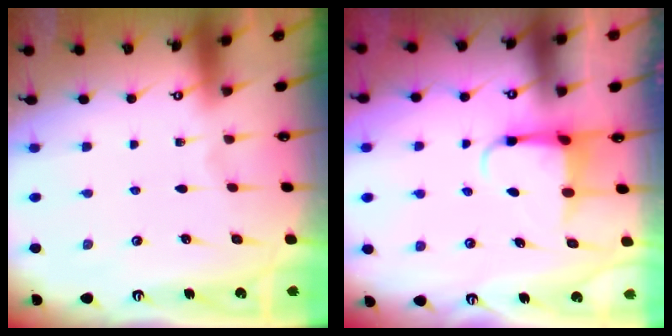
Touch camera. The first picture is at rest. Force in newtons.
{"total": 4.0, "press": 4.0, "slide": 0.4}